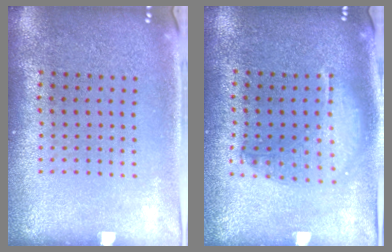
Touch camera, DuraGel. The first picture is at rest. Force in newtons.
{"total": 1.4, "press": 1.3, "slide": 0.5}